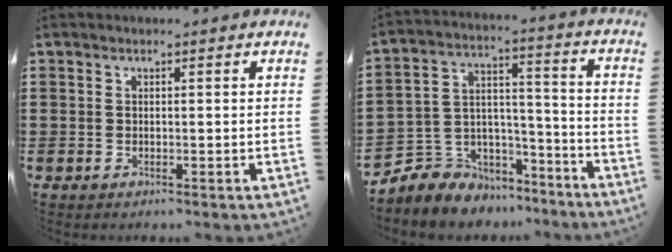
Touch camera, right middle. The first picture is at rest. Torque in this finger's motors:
{"motor_torque": [2.14, 0.00, 0.29, 0.04]}